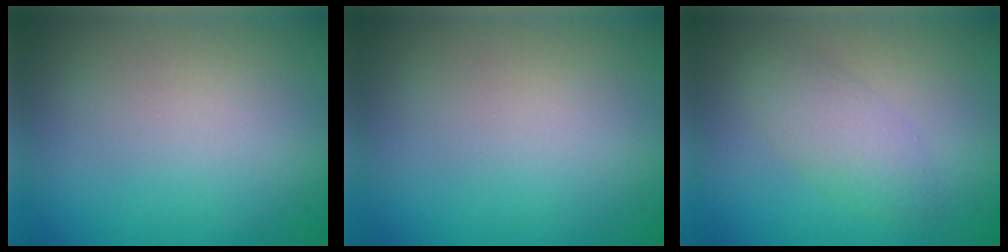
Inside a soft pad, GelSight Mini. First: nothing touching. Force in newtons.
{"total": 0.0}
{"total": 2.5, "press": 2.5, "slide": 0.0}